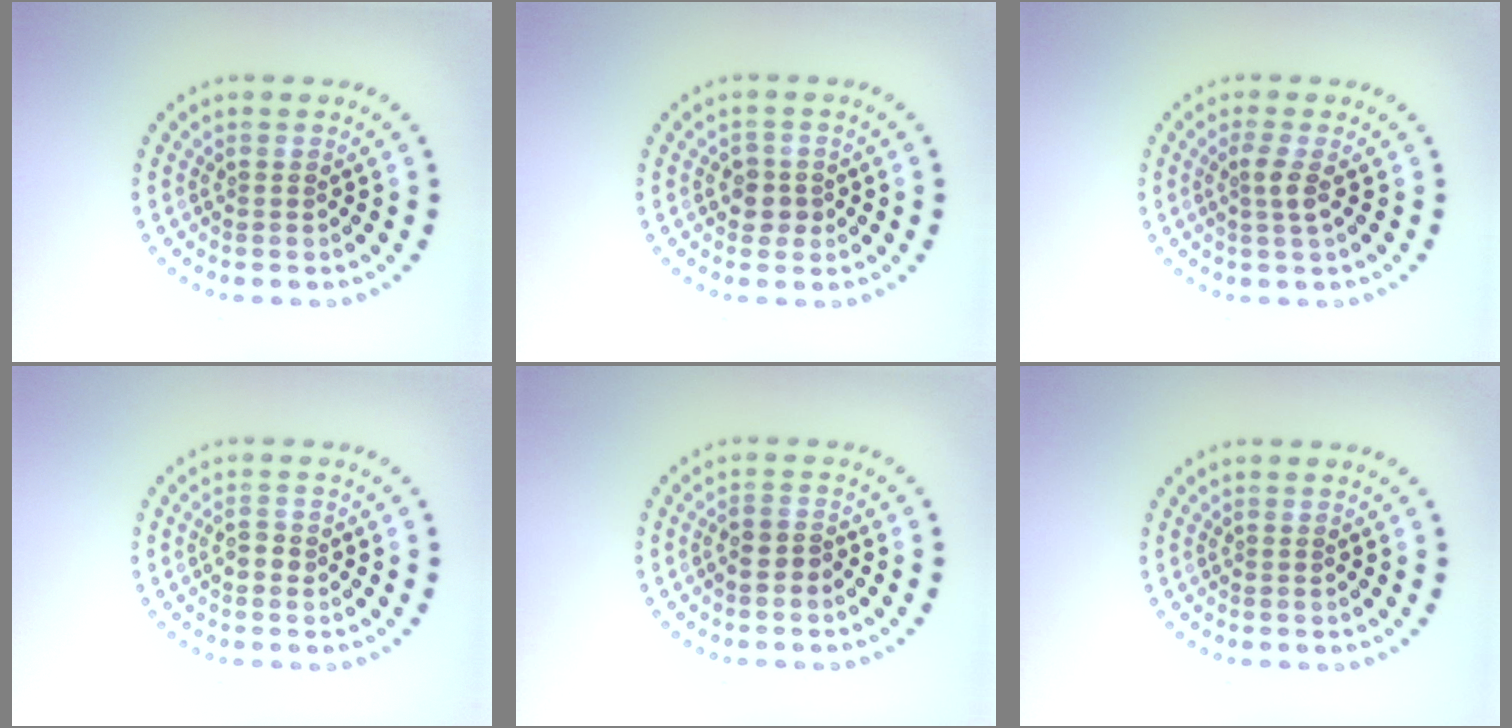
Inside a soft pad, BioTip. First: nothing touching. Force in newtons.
{"total": 1.9, "press": 1.7, "slide": 0.6}
{"total": 1.7, "press": 1.3, "slide": 1.1}
{"total": 1.3, "press": 1.3, "slide": 0.0}
{"total": 1.5, "press": 1.4, "slide": 0.6}
{"total": 0.0}